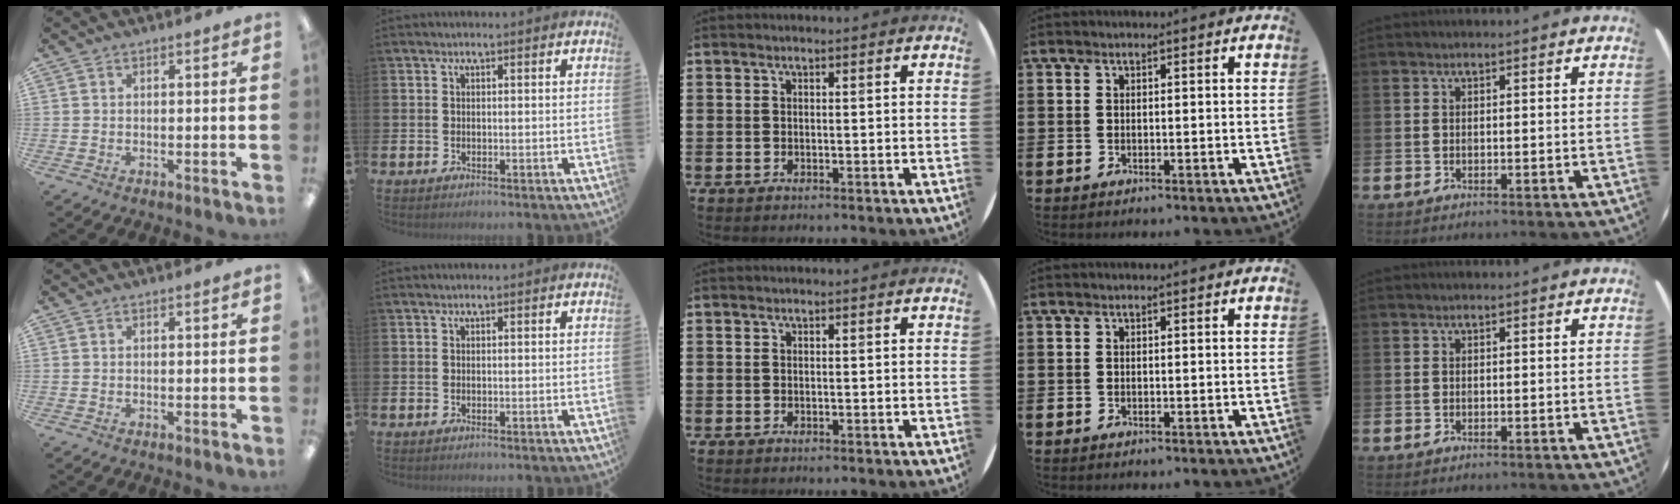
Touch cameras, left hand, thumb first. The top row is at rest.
{}